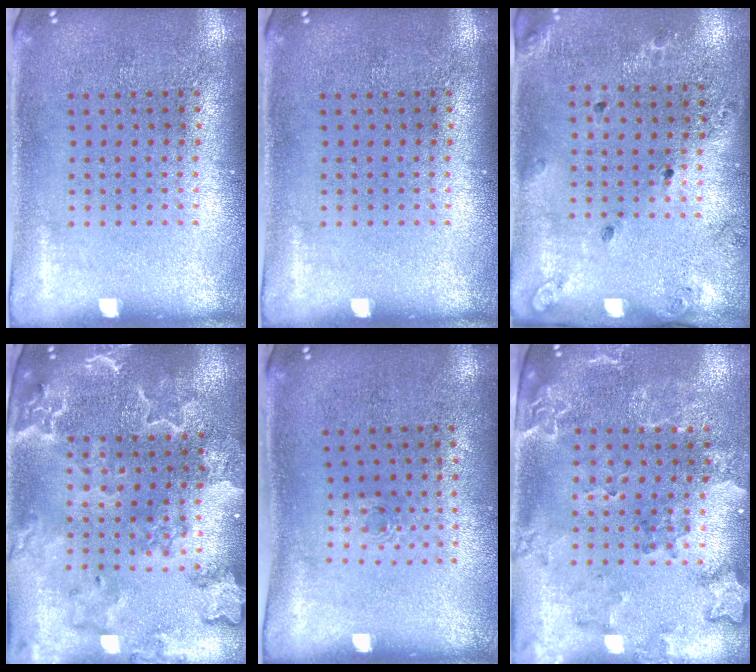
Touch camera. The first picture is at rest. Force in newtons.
{"total": 0.0}
{"total": 1.3, "press": 1.2, "slide": 0.6}
{"total": 3.2, "press": 2.9, "slide": 1.3}
{"total": 0.6, "press": 0.3, "slide": 0.5}
{"total": 2.0, "press": 1.9, "slide": 0.7}